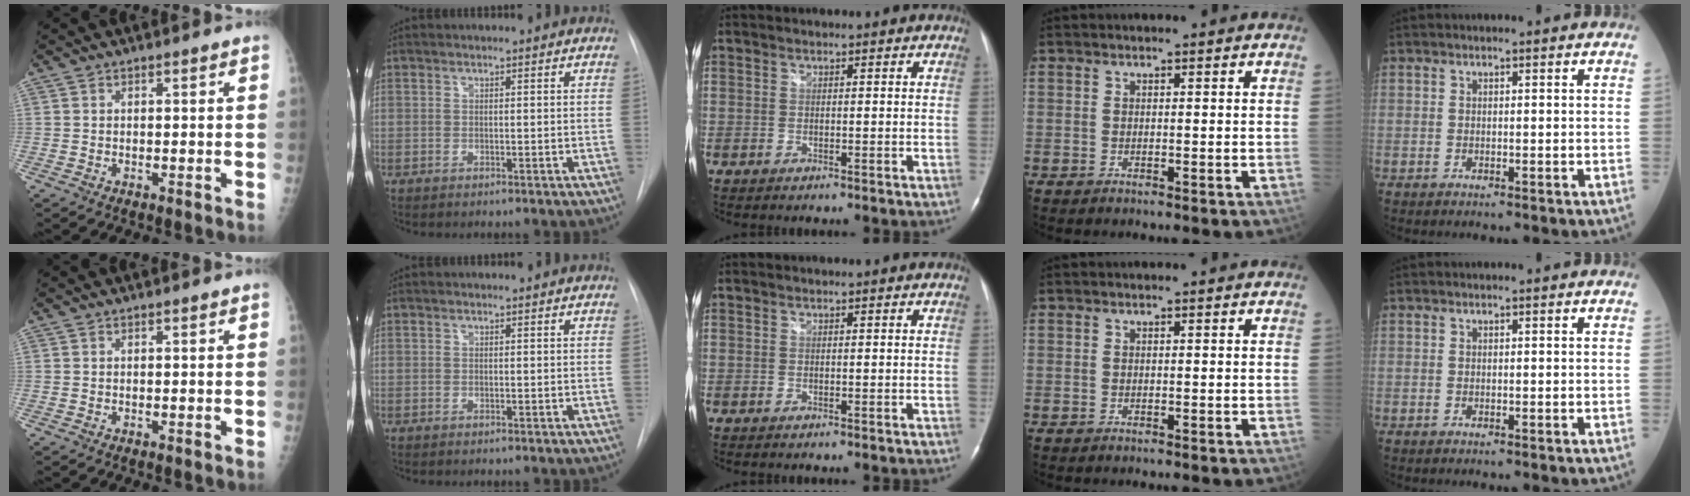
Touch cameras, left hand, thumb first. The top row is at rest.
{}